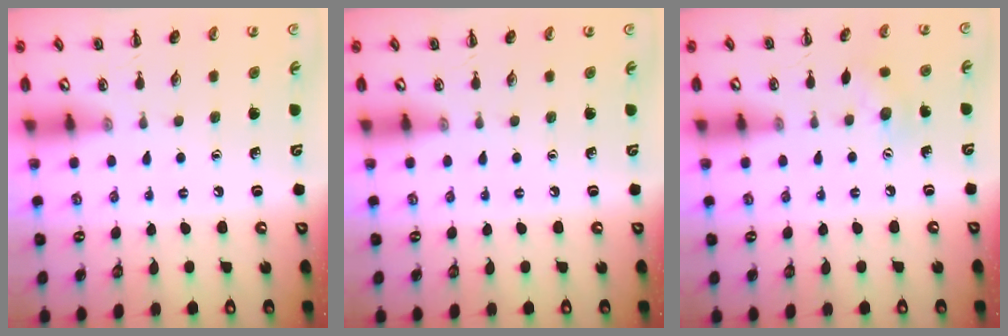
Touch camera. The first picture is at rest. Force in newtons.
{"total": 0.0}
{"total": 5.1, "press": 5.0, "slide": 1.1}